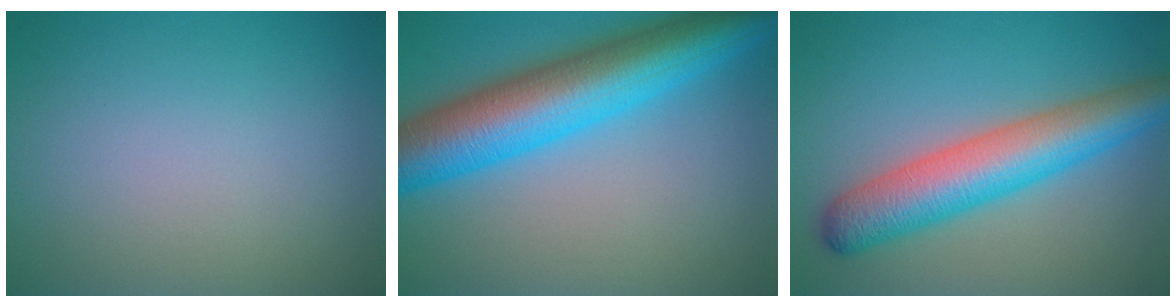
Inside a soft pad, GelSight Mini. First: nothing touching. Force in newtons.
{"total": 11.2, "press": 11.2, "slide": 0.2}
{"total": 7.6, "press": 7.6, "slide": 0.2}